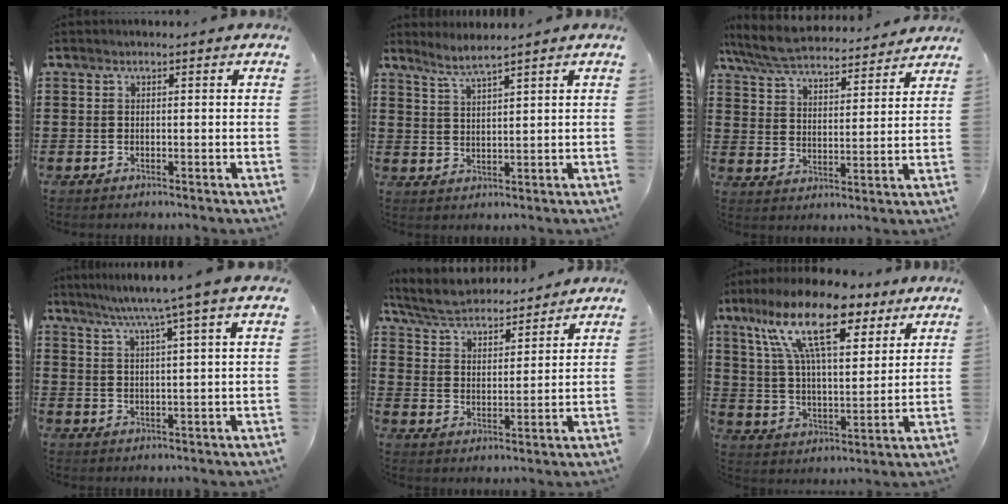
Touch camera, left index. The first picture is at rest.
{"total": 3.3, "force": [2.9, -0.5, 1.4], "torque": [-0.035, -0.006, 0.053]}
{"total": 7.2, "force": [6.8, 0.8, 2.3], "torque": [-0.075, -0.039, 0.119]}
{"total": 5.9, "force": [4.3, -1.2, 3.9], "torque": [-0.088, -0.016, 0.068]}
{"total": 5.8, "force": [5.6, 0.8, 1.5], "torque": [-0.055, -0.028, 0.096]}
{"total": 17.0, "force": [10.6, 5.6, 12.0], "torque": [-0.249, -0.024, 0.180]}